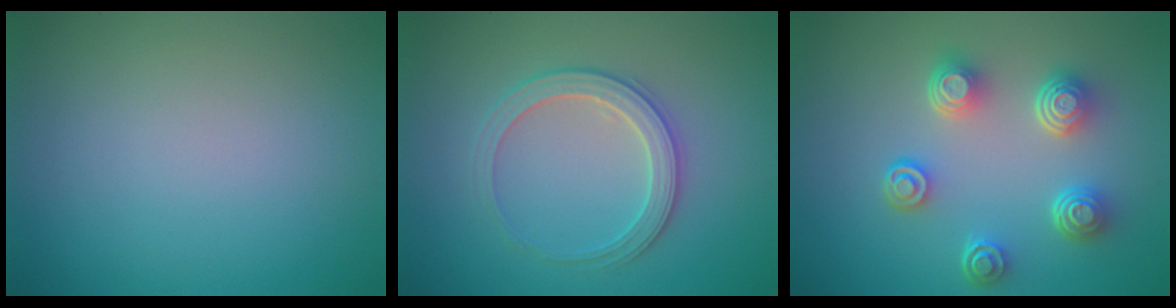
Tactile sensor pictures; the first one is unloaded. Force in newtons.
{"total": 2.9, "press": 2.9, "slide": 0.3}
{"total": 5.0, "press": 3.7, "slide": 3.3}